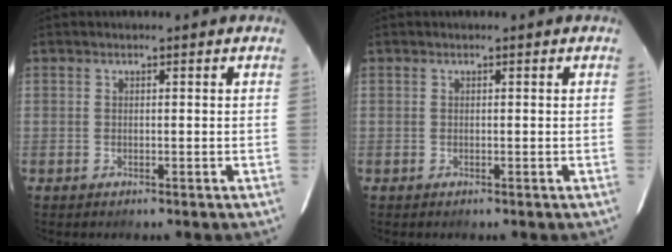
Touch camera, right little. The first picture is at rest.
{"total": 0.0}